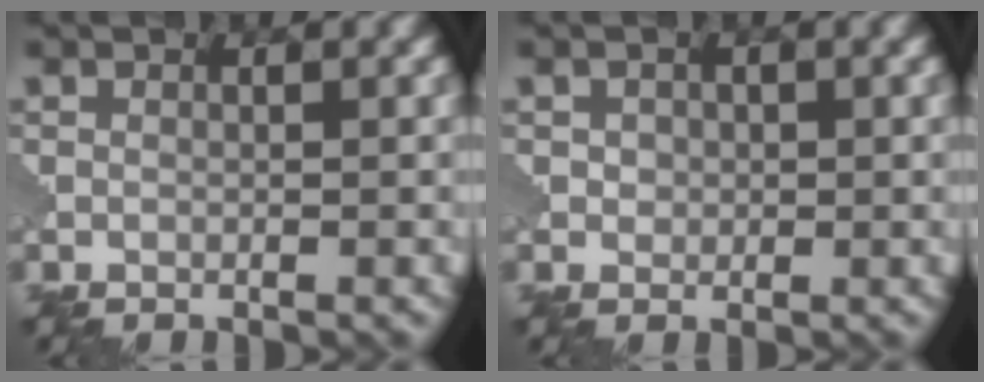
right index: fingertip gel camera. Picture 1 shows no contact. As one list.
[{"total": 1.2, "force": [0.2, 1.1, 0.4], "torque": [-0.003, -0.002, 0.004]}]